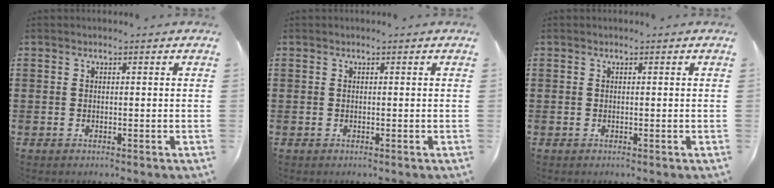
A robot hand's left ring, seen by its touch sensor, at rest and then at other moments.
{"total": 0.0}
{"total": 0.0}